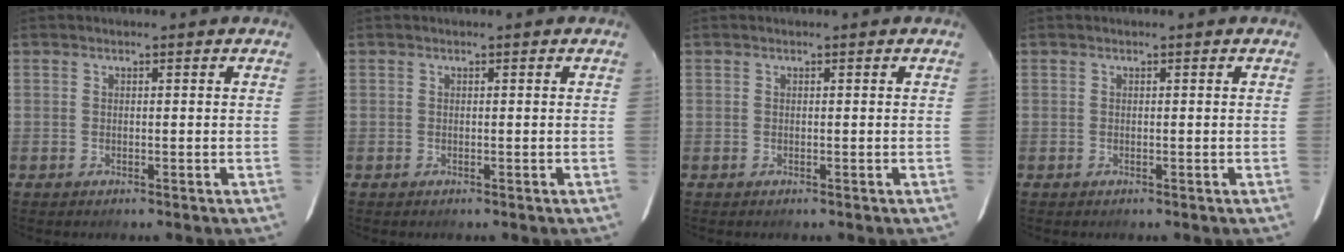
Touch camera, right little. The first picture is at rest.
{"total": 0.0}
{"total": 0.0}
{"total": 0.0}